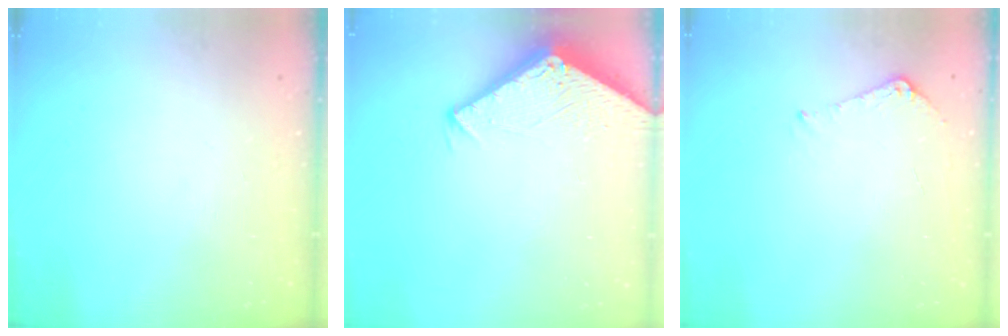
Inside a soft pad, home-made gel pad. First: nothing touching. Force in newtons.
{"total": 2.9, "press": 2.9, "slide": 0.2}
{"total": 6.3, "press": 6.3, "slide": 0.7}